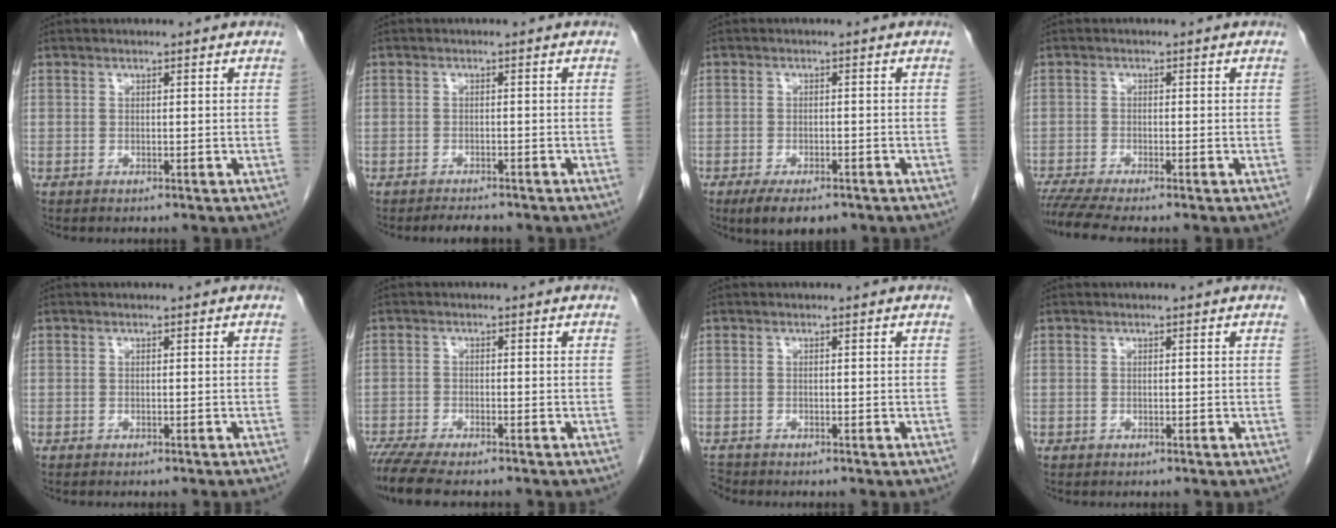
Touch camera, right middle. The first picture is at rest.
{"total": 2.6, "force": [-2.3, 0.5, 0.9], "torque": [-0.019, -0.007, -0.033]}
{"total": 6.0, "force": [-4.3, 2.2, 3.6], "torque": [-0.060, -0.010, -0.064]}
{"total": 4.9, "force": [-4.2, -0.6, 2.4], "torque": [-0.040, -0.014, -0.074]}
{"total": 1.4, "force": [-1.2, -0.2, 0.6], "torque": [-0.002, 0.005, -0.014]}
{"total": 7.7, "force": [-6.4, 1.1, 4.0], "torque": [-0.065, -0.015, -0.106]}
{"total": 1.2, "force": [-1.1, 0.1, -0.2], "torque": [0.001, -0.008, -0.020]}
{"total": 0.0}